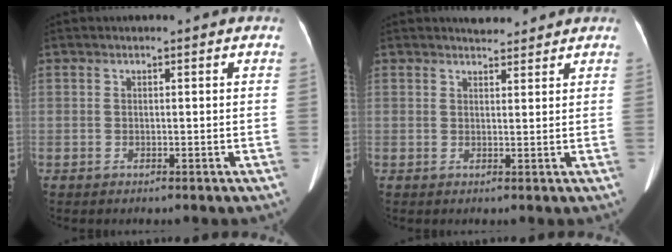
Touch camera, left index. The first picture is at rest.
{"total": 3.0, "force": [2.9, 0.9, 0.5], "torque": [-0.008, 0.009, 0.042]}